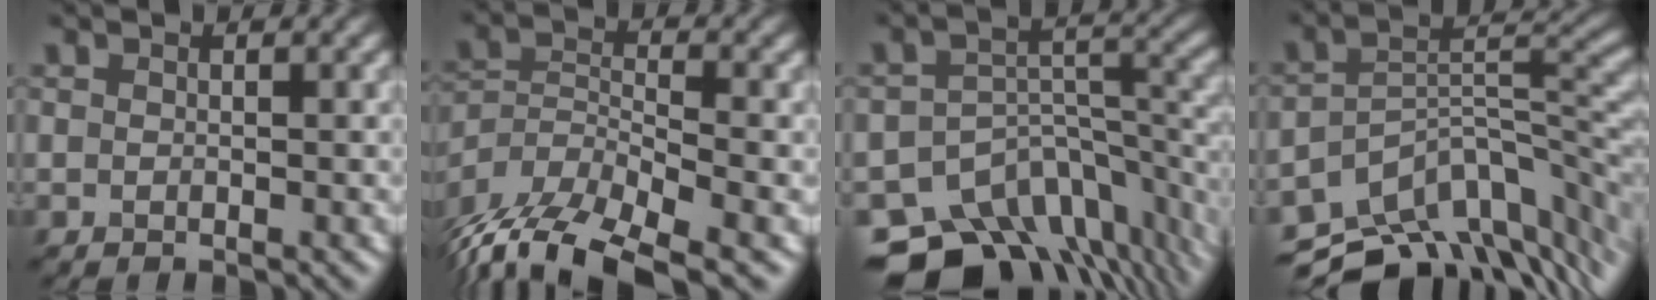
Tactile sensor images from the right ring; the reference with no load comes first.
{"total": 10.5, "force": [-8.2, 3.5, 5.5], "torque": [-0.106, -0.007, -0.151]}
{"total": 13.7, "force": [-10.1, 7.3, 5.7], "torque": [-0.112, -0.006, -0.128]}
{"total": 11.0, "force": [-7.5, 5.4, 6.0], "torque": [-0.105, -0.001, -0.122]}